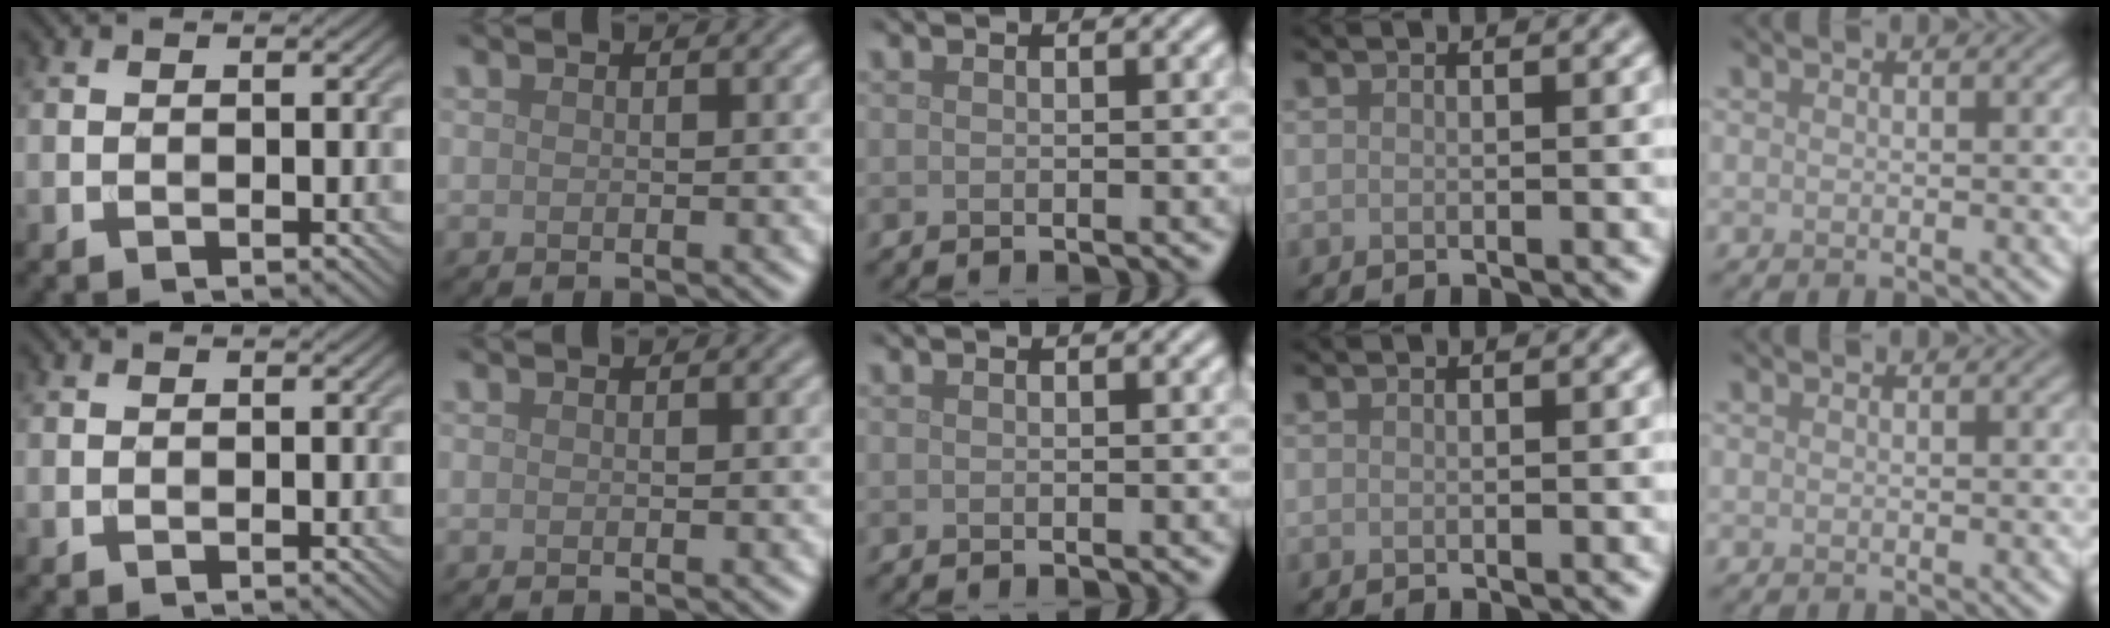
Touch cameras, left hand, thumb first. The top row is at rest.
{}